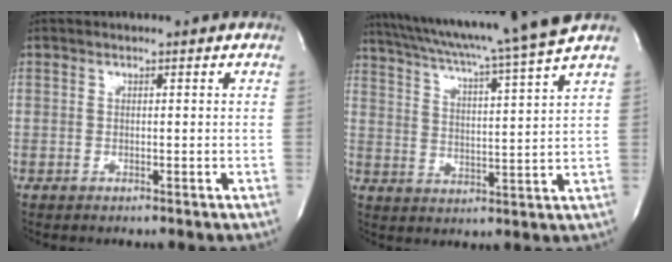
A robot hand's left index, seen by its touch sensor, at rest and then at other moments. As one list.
[{"total": 17.8, "force": [15.5, -2.6, 8.4], "torque": [-0.150, -0.026, 0.227]}]